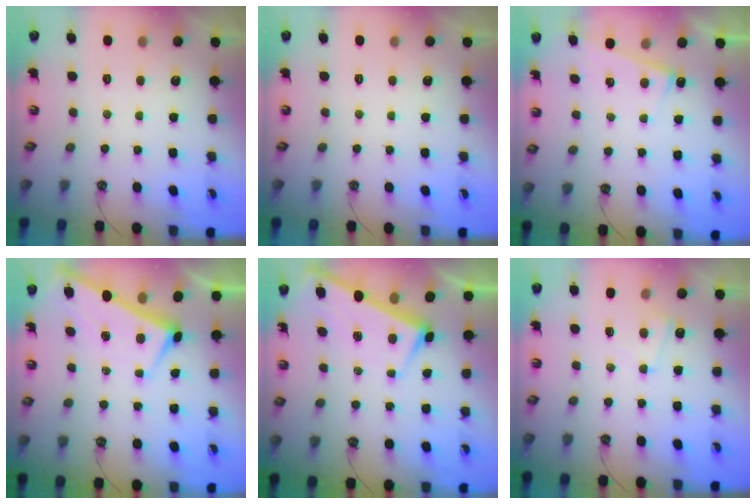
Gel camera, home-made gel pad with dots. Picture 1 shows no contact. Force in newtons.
{"total": 0.0}
{"total": 4.5, "press": 4.5, "slide": 0.3}
{"total": 1.9, "press": 1.9, "slide": 0.1}
{"total": 2.6, "press": 2.6, "slide": 0.2}
{"total": 0.5, "press": 0.1, "slide": 0.5}